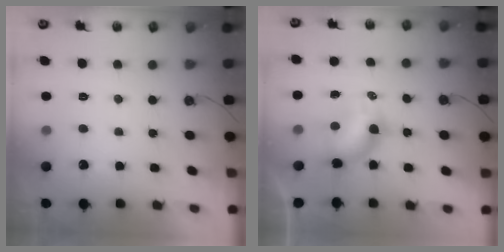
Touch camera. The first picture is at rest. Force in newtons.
{"total": 6.7, "press": 6.5, "slide": 1.9}